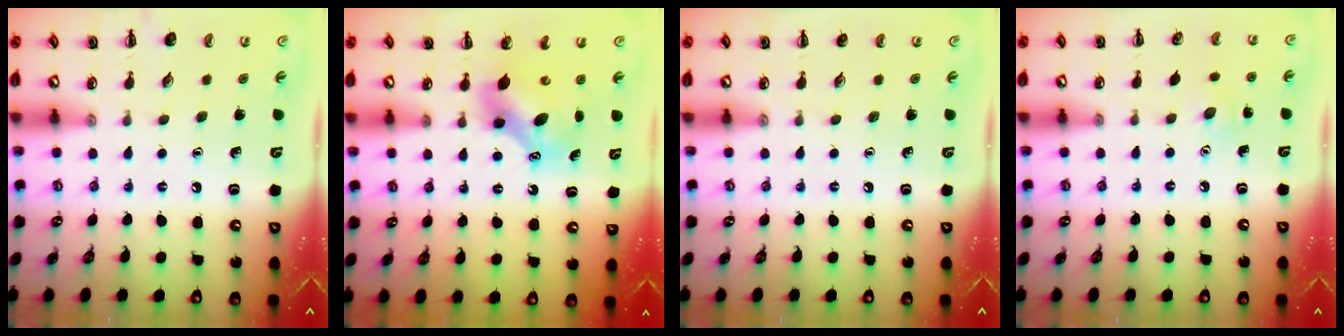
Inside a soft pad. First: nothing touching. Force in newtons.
{"total": 7.1, "press": 7.1, "slide": 1.0}
{"total": 0.0}
{"total": 5.6, "press": 5.4, "slide": 1.6}